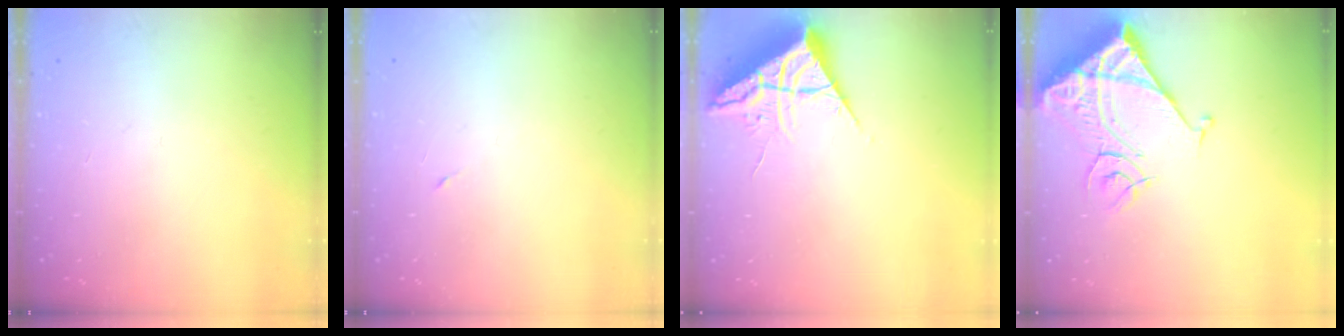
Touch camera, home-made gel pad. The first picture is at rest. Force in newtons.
{"total": 3.1, "press": 2.9, "slide": 1.1}
{"total": 7.1, "press": 7.1, "slide": 0.4}
{"total": 13.6, "press": 13.6, "slide": 1.6}